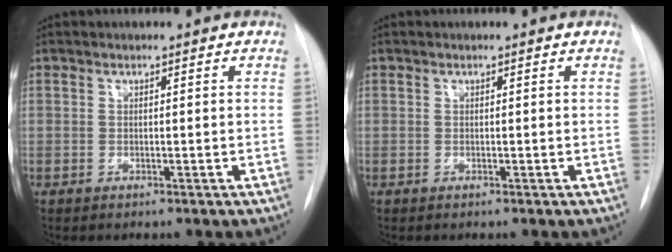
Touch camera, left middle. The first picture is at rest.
{"total": 0.0}